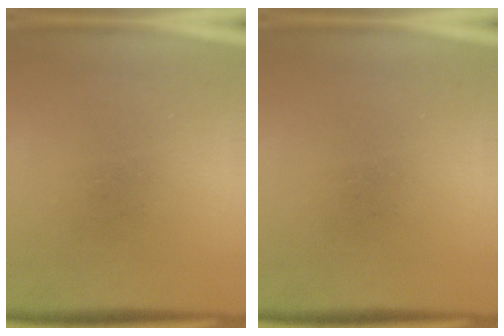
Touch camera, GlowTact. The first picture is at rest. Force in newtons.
{"total": 0.0}